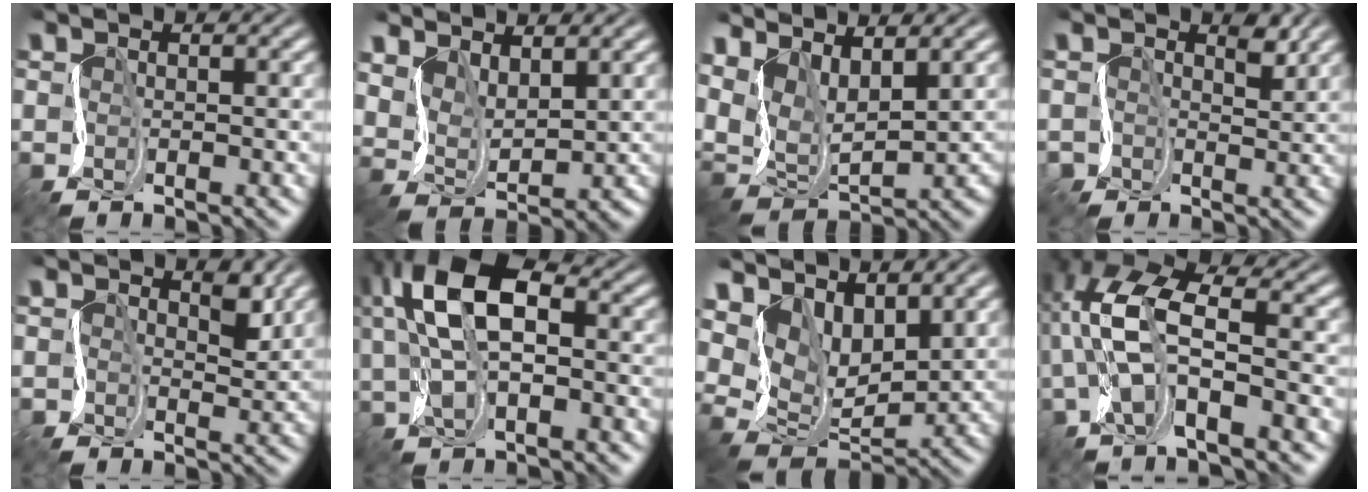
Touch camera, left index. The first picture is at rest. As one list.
[{"total": 4.1, "force": [3.2, 1.9, 1.8], "torque": [-0.048, -0.005, 0.068]}, {"total": 6.1, "force": [3.9, 2.6, 4.0], "torque": [-0.093, 0.001, 0.080]}, {"total": 1.9, "force": [0.9, 1.6, 0.5], "torque": [0.000, -0.001, 0.017]}, {"total": 2.3, "force": [1.3, 1.5, 1.1], "torque": [-0.014, -0.002, 0.022]}, {"total": 9.7, "force": [2.4, 4.9, 8.1], "torque": [-0.153, 0.018, 0.035]}, {"total": 6.6, "force": [4.6, 3.4, 3.2], "torque": [-0.074, -0.005, 0.083]}, {"total": 8.7, "force": [-0.4, 3.4, 8.0], "torque": [-0.186, 0.011, -0.017]}]